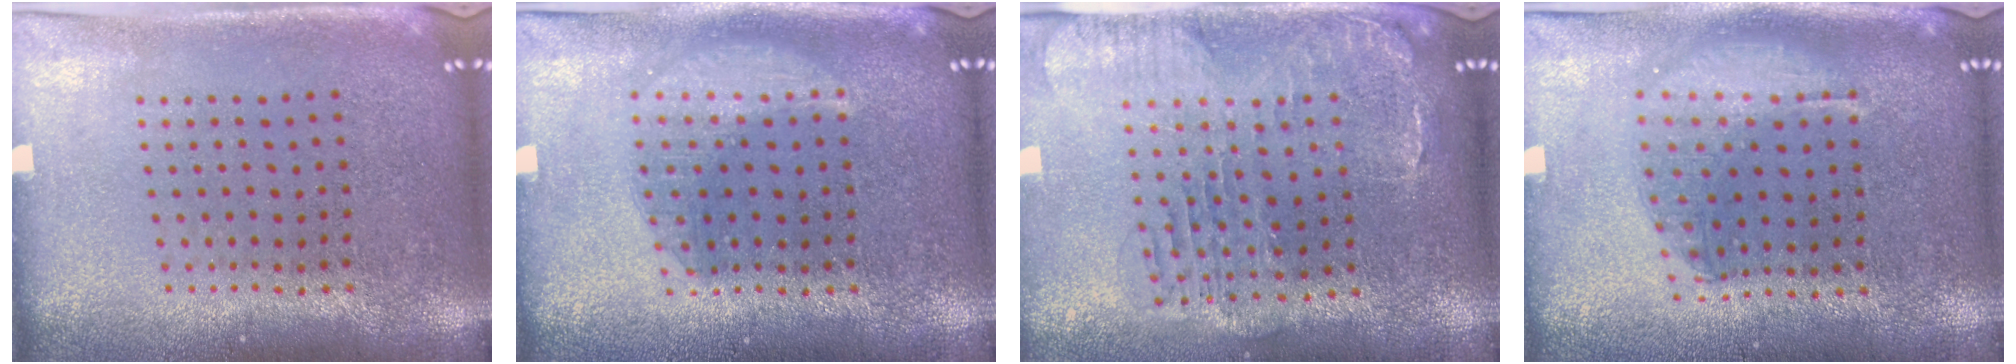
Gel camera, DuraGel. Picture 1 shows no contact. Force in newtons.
{"total": 2.3, "press": 2.3, "slide": 0.3}
{"total": 1.5, "press": 1.4, "slide": 0.4}
{"total": 1.3, "press": 1.3, "slide": 0.4}